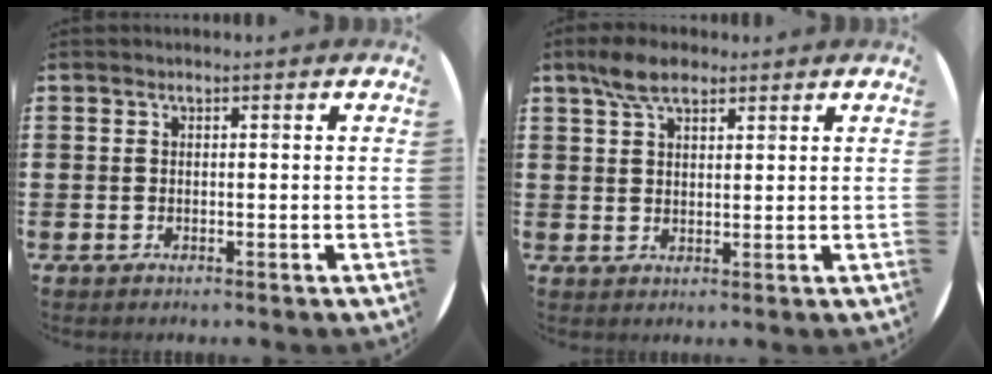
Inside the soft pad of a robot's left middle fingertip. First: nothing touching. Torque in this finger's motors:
{"motor_torque": [0.81, -0.80, 0.08, 0.02]}